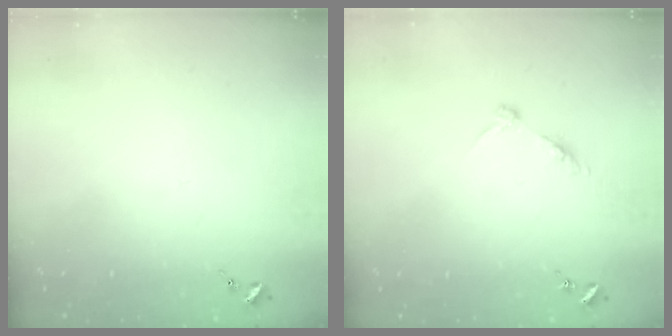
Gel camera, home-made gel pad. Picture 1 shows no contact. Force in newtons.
{"total": 6.2, "press": 6.2, "slide": 0.7}